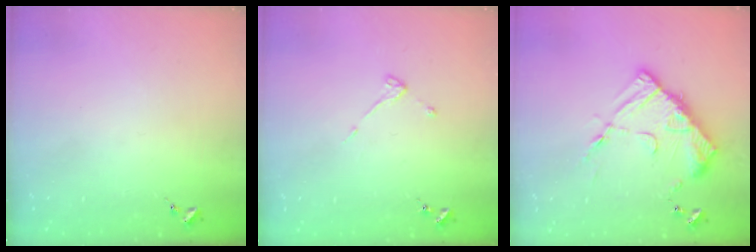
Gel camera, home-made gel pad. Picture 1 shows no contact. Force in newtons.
{"total": 4.3, "press": 4.3, "slide": 0.4}
{"total": 14.5, "press": 14.5, "slide": 1.3}